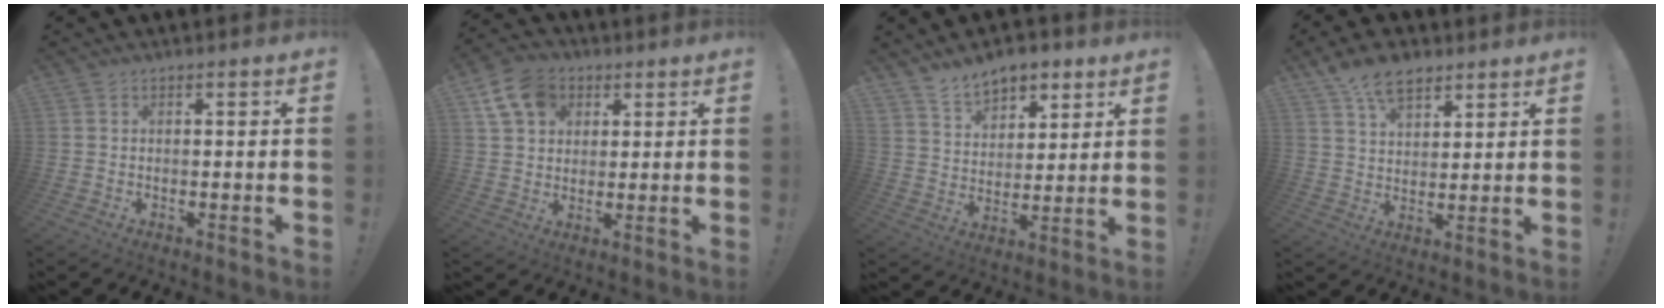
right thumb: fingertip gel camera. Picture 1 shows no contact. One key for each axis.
{"total": 11.5, "fx": 5.2, "fy": 8.7, "fz": 5.5, "tx": -0.090, "ty": -0.012, "tz": 0.103}
{"total": 10.9, "fx": 8.2, "fy": 6.4, "fz": 3.2, "tx": -0.055, "ty": -0.054, "tz": 0.159}
{"total": 10.7, "fx": 7.0, "fy": 5.9, "fz": 5.4, "tx": -0.095, "ty": -0.028, "tz": 0.134}